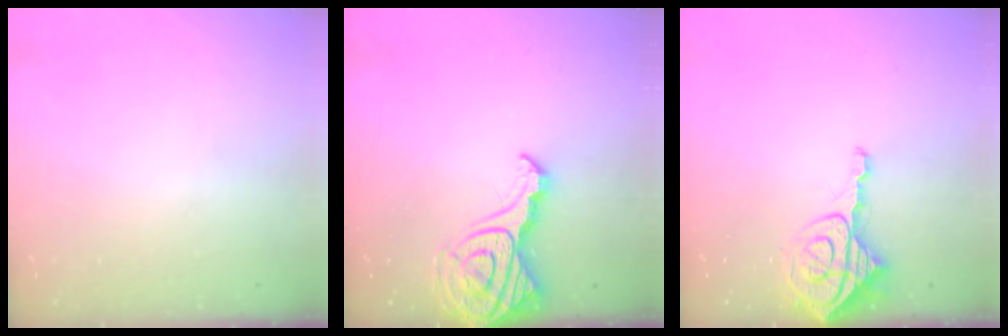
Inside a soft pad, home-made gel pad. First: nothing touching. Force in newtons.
{"total": 13.7, "press": 13.7, "slide": 1.3}
{"total": 7.7, "press": 7.6, "slide": 0.8}